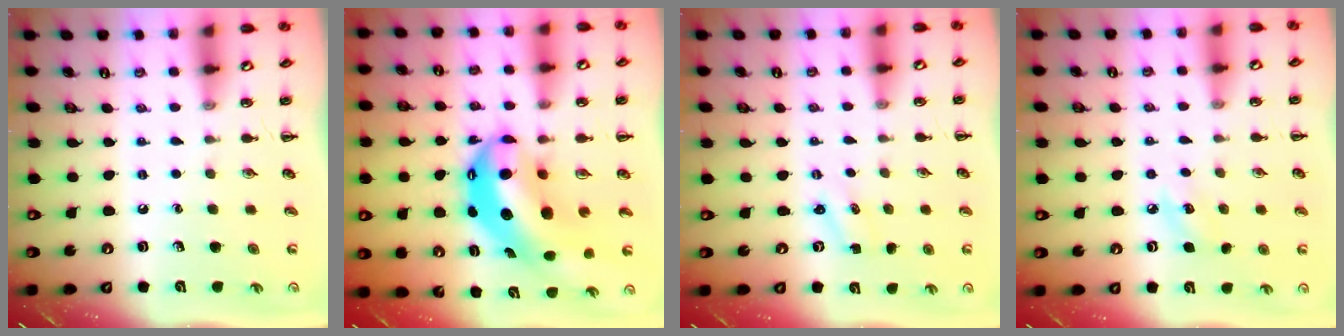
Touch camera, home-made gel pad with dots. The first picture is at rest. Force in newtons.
{"total": 13.6, "press": 13.3, "slide": 2.8}
{"total": 0.8, "press": 0.8, "slide": 0.3}
{"total": 5.9, "press": 5.6, "slide": 1.8}